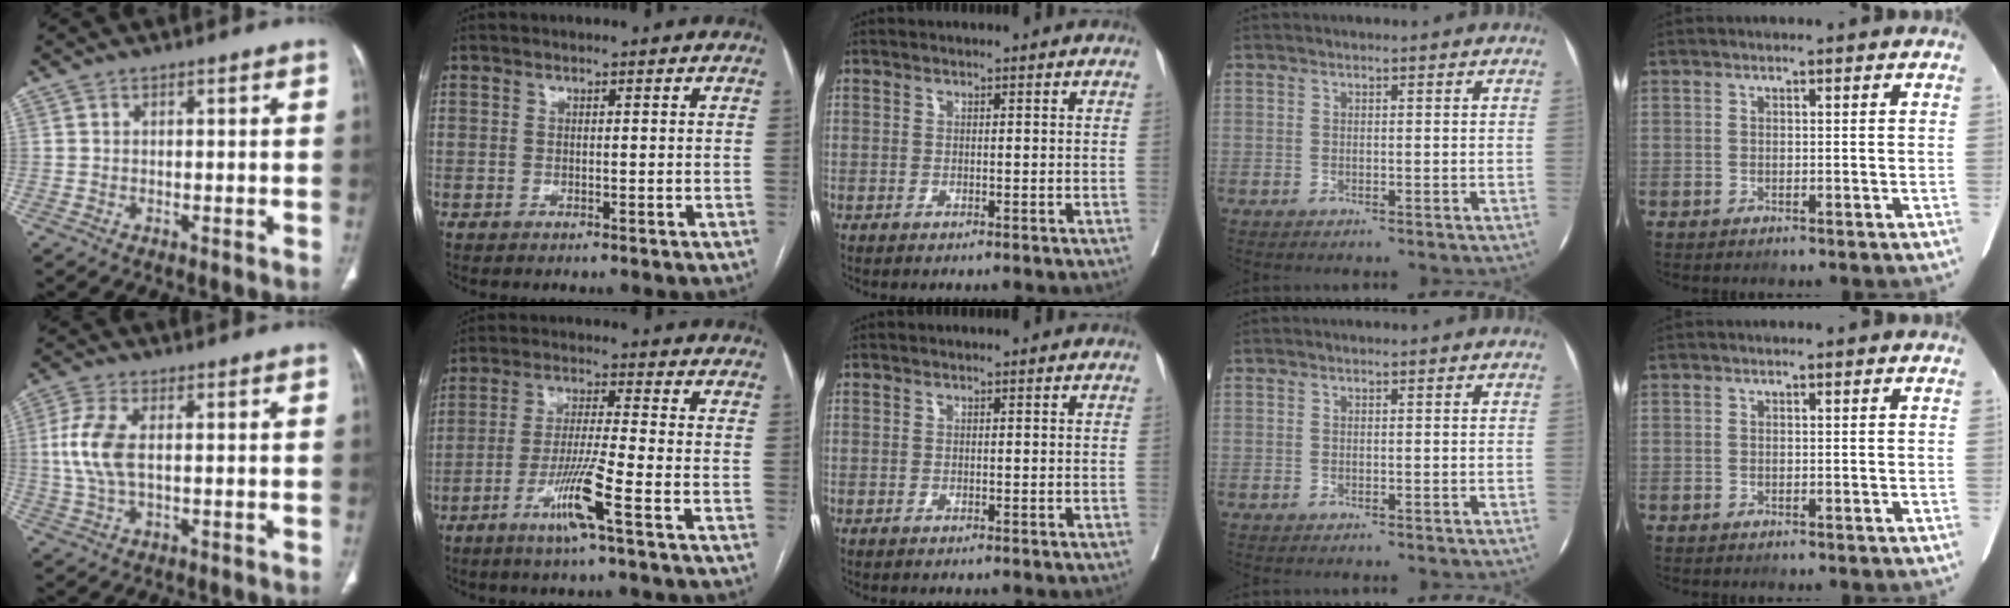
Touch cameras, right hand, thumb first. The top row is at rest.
{"thumb": {"total": 7.5, "force": [0.5, 3.5, 6.6], "torque": [-0.163, 0.003, 0.008]}, "index": {"total": 8.4, "force": [-4.1, -1.0, 7.3], "torque": [-0.142, -0.013, -0.081]}}